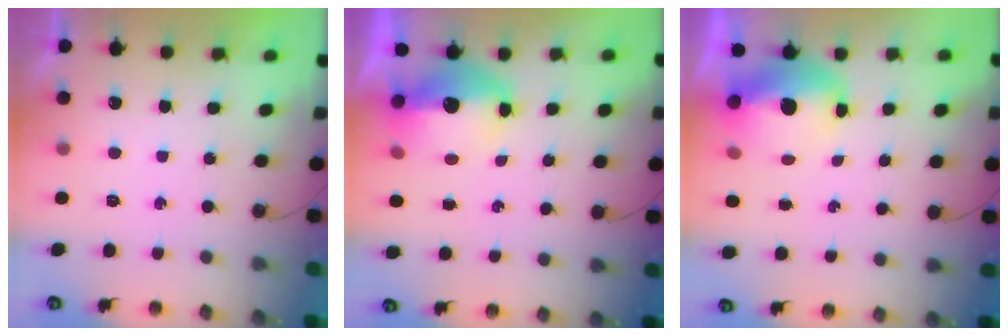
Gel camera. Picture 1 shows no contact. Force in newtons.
{"total": 11.5, "press": 11.4, "slide": 1.3}
{"total": 12.0, "press": 11.9, "slide": 1.1}